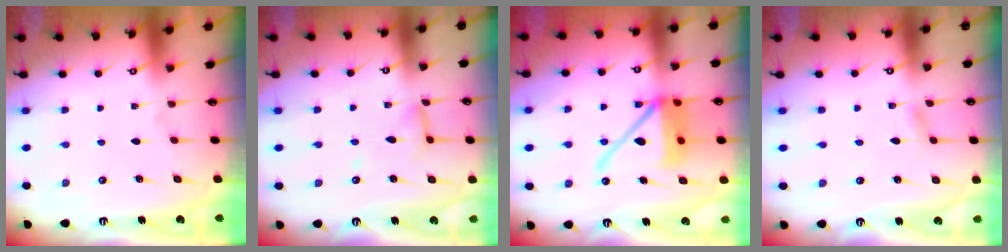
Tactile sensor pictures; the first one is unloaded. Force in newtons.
{"total": 7.6, "press": 7.5, "slide": 0.6}
{"total": 14.8, "press": 14.6, "slide": 2.4}
{"total": 1.6, "press": 1.6, "slide": 0.2}